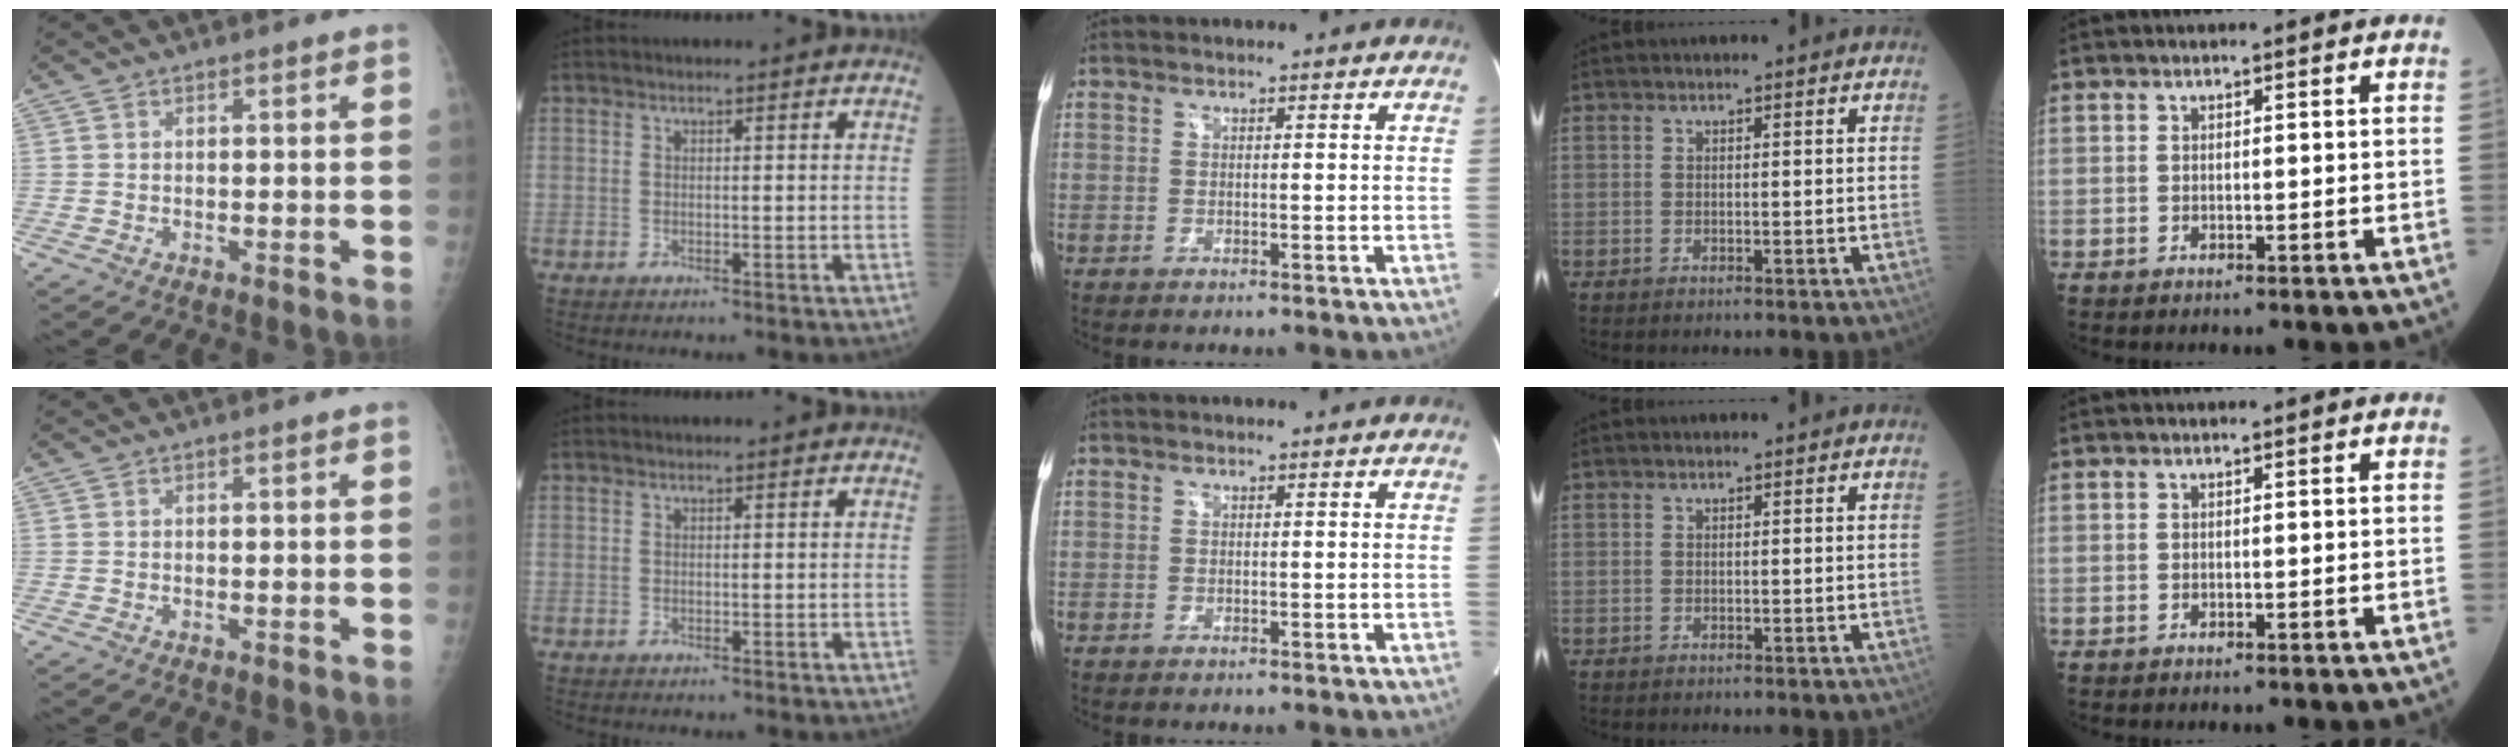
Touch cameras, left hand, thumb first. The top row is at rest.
{}